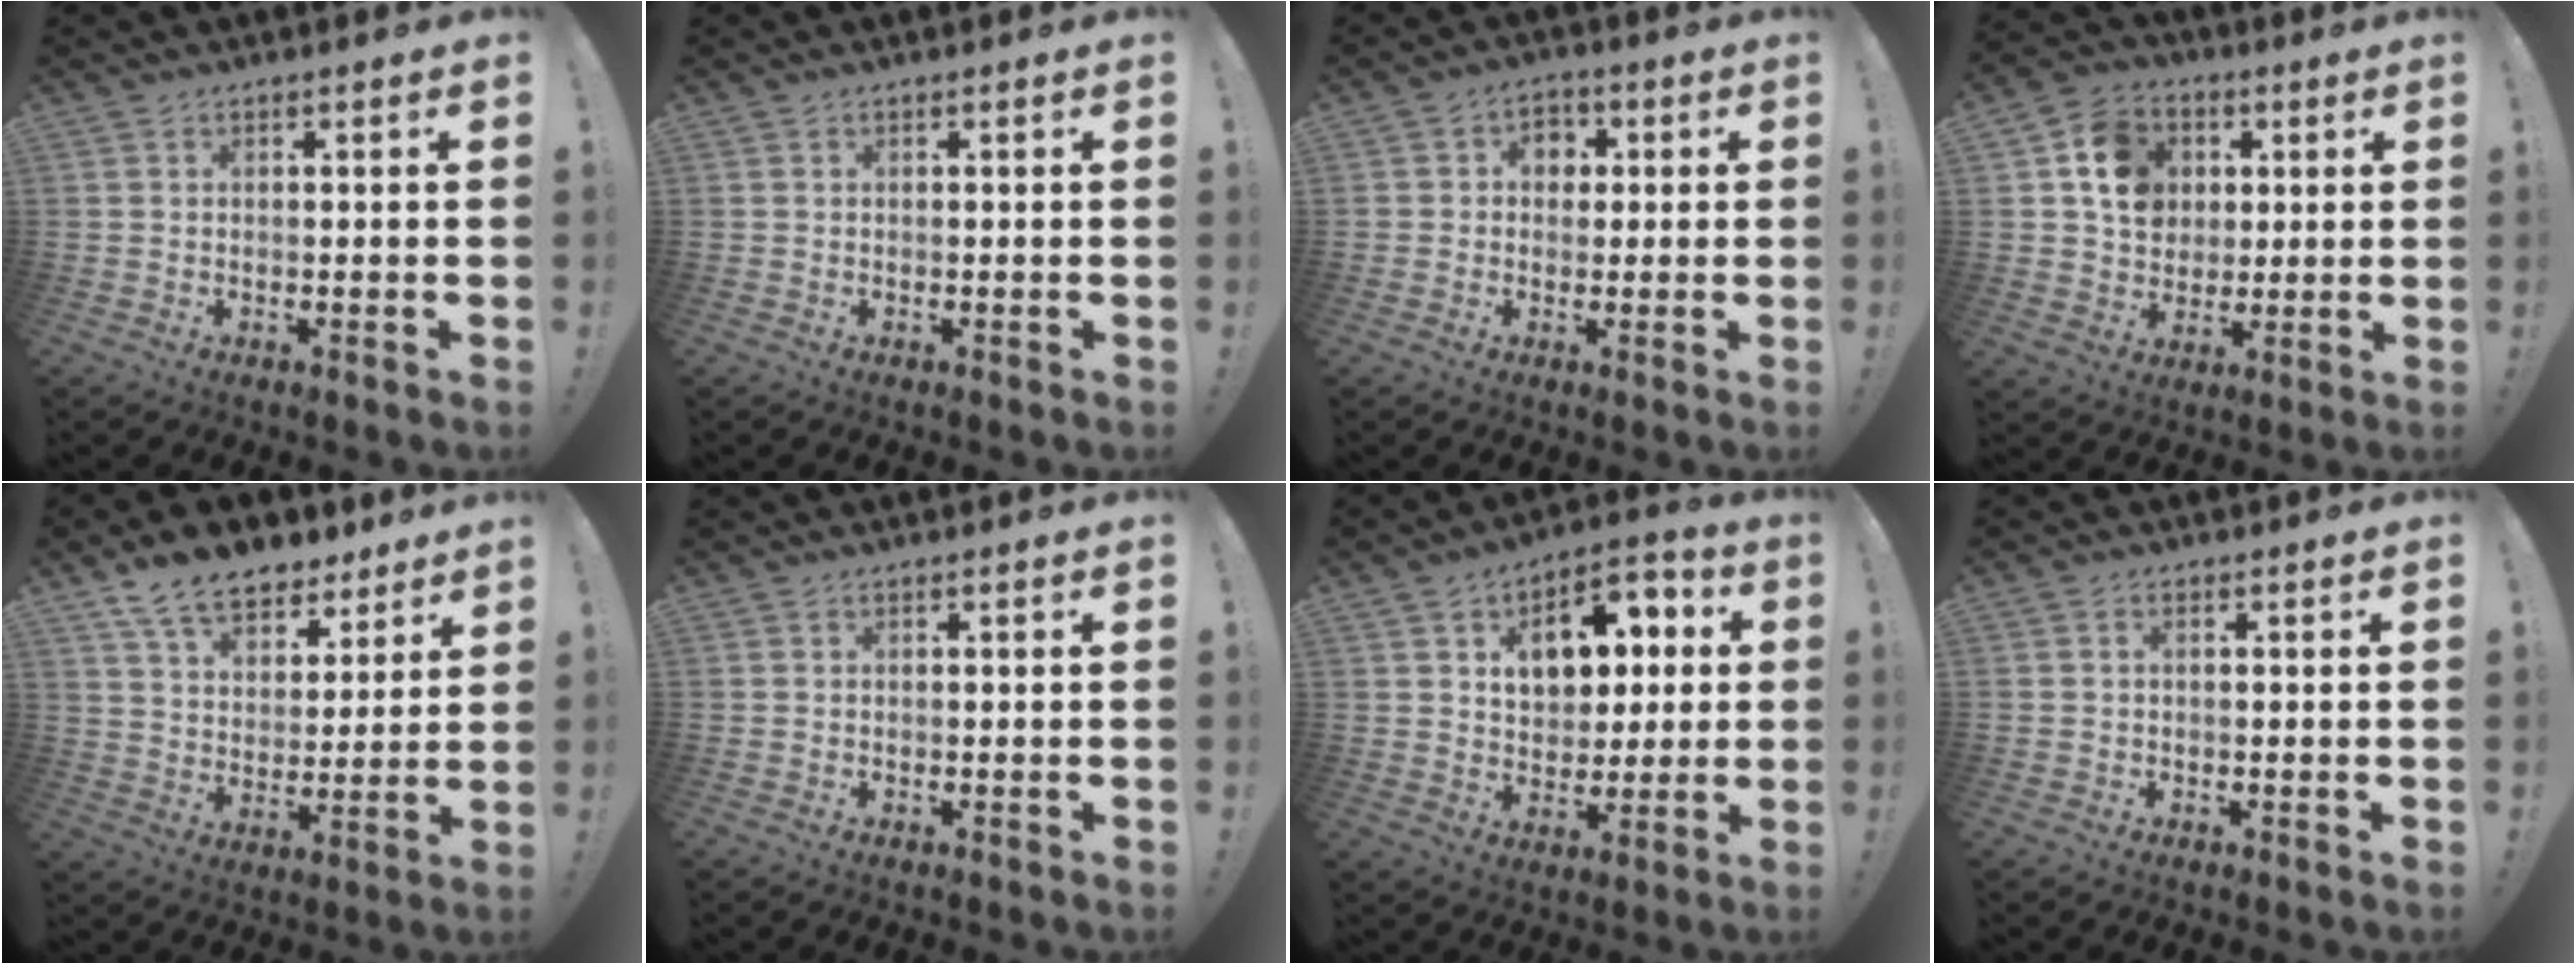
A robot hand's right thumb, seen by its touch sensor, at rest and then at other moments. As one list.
[{"total": 0.0}, {"total": 5.5, "force": [0.7, 4.8, 2.7], "torque": [-0.028, 0.001, 0.011]}, {"total": 13.6, "force": [3.9, 11.4, 6.2], "torque": [-0.084, -0.001, 0.082]}, {"total": 13.2, "force": [9.7, 7.1, 5.3], "torque": [-0.088, -0.063, 0.182]}, {"total": 0.0}, {"total": 13.2, "force": [4.1, 9.4, 8.3], "torque": [-0.107, -0.013, 0.078]}, {"total": 0.8, "force": [0.1, 0.5, 0.6], "torque": [-0.015, 0.003, 0.001]}]